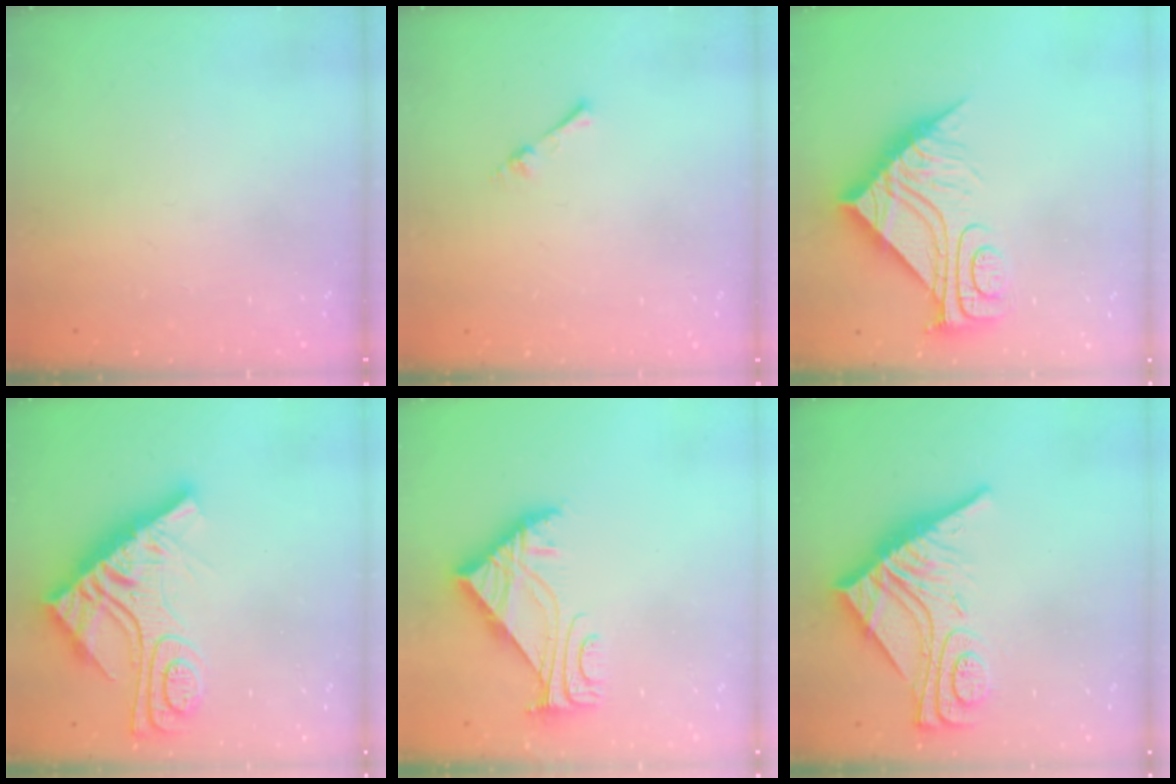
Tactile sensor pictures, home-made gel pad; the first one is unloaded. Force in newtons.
{"total": 1.7, "press": 1.7, "slide": 0.3}
{"total": 10.4, "press": 10.4, "slide": 1.1}
{"total": 15.0, "press": 15.0, "slide": 1.4}
{"total": 6.1, "press": 6.1, "slide": 0.0}
{"total": 13.4, "press": 13.4, "slide": 1.1}